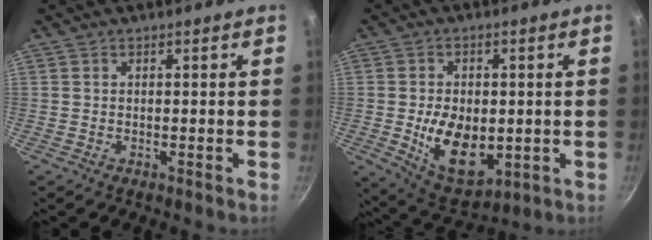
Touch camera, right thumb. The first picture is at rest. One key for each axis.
{"total": 13.2, "fx": -1.5, "fy": 8.5, "fz": 10.0, "tx": -0.138, "ty": -0.016, "tz": -0.008}